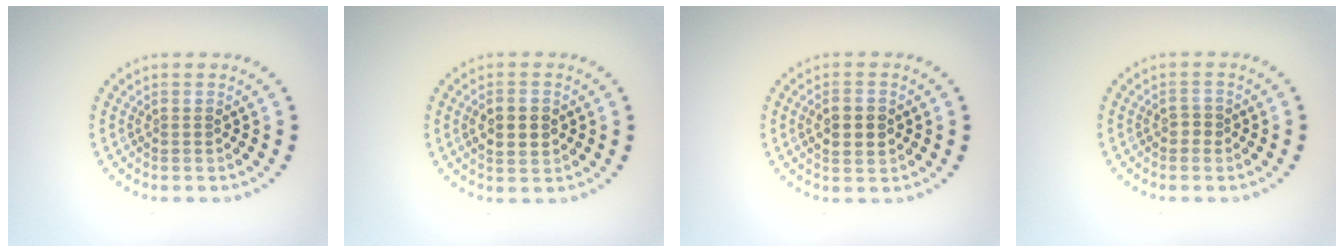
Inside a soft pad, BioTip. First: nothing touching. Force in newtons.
{"total": 3.1, "press": 3.1, "slide": 0.2}
{"total": 3.0, "press": 3.0, "slide": 0.1}
{"total": 1.0, "press": 0.9, "slide": 0.4}